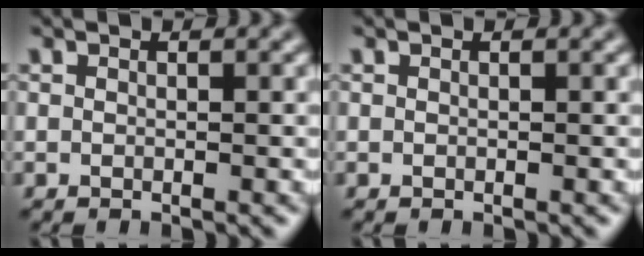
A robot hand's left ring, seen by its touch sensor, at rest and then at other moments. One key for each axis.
{"total": 0.0}